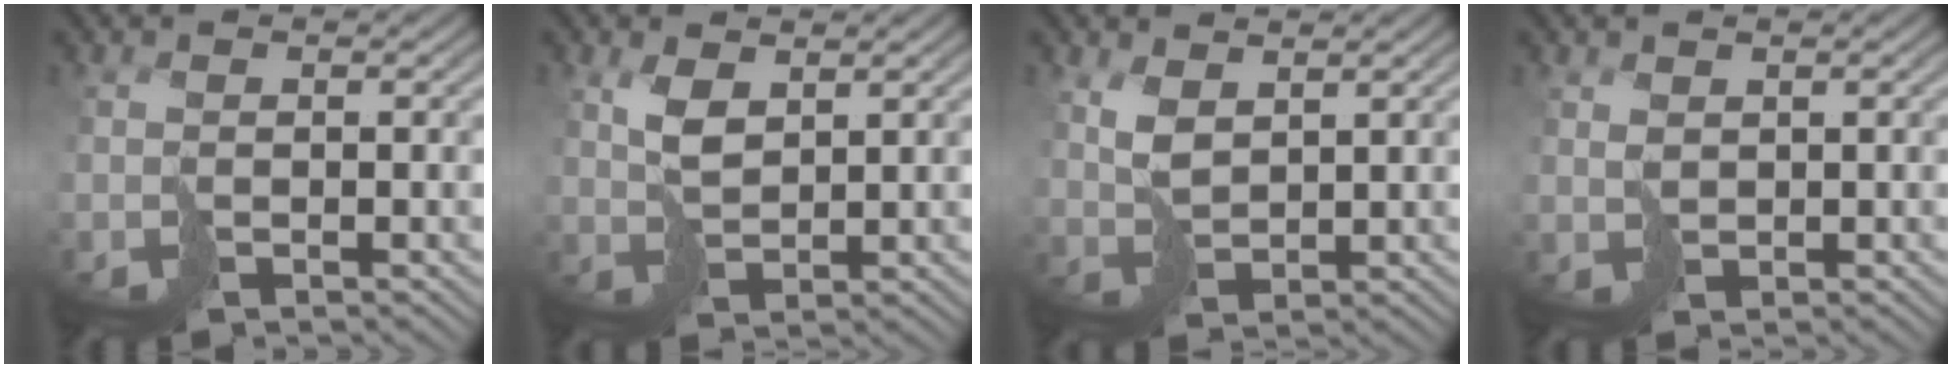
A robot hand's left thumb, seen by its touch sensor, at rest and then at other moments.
{"total": 3.7, "force": [1.8, 1.7, 2.7], "torque": [-0.067, 0.001, 0.040]}
{"total": 3.6, "force": [2.1, 1.7, 2.4], "torque": [-0.067, 0.000, 0.046]}
{"total": 1.4, "force": [0.9, 0.9, 0.5], "torque": [-0.018, 0.000, 0.020]}